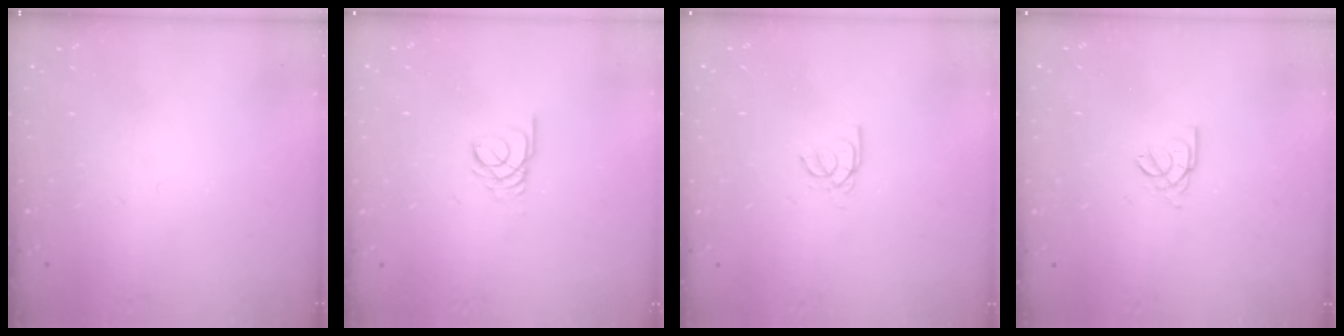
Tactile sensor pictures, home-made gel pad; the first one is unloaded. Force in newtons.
{"total": 2.7, "press": 2.7, "slide": 0.3}
{"total": 2.4, "press": 2.4, "slide": 0.3}
{"total": 2.5, "press": 2.5, "slide": 0.5}